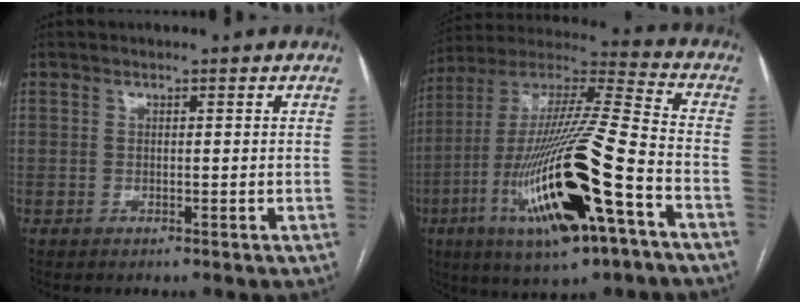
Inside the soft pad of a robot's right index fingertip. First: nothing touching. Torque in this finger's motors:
{"motor_torque": [2.14, 0.00, 0.79, 0.21]}